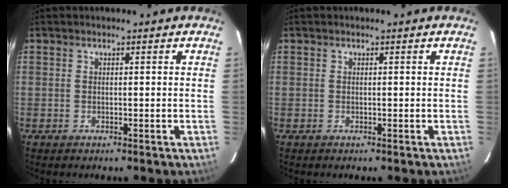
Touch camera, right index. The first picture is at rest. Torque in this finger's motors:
{"motor_torque": [0.02, 0.09, 0.03, -0.01]}